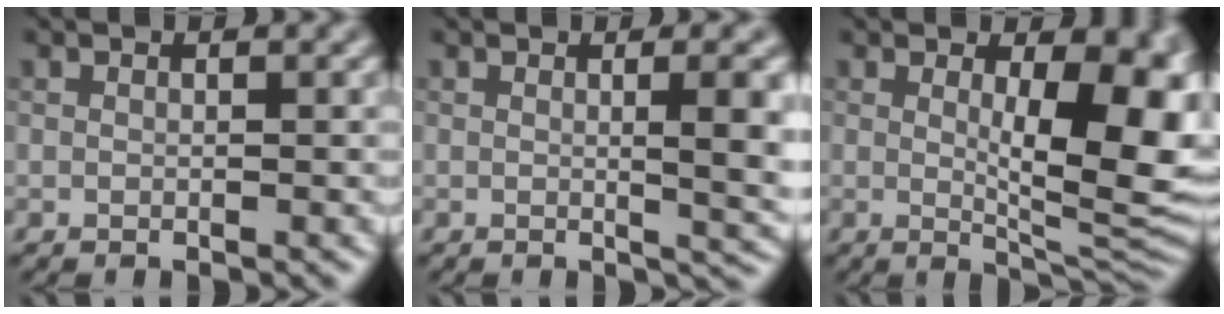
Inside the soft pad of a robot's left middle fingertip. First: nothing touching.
{"total": 5.1, "force": [0.4, 1.5, 4.8], "torque": [-0.052, 0.001, 0.005]}
{"total": 9.8, "force": [1.4, 3.3, 9.1], "torque": [-0.119, -0.016, 0.031]}